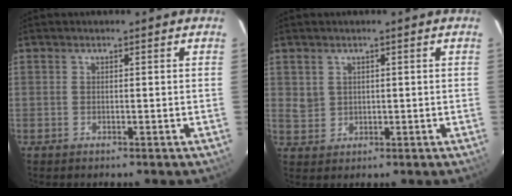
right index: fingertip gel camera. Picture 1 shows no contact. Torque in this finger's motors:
{"motor_torque": [0.21, 0.08, 0.09, 0.00]}